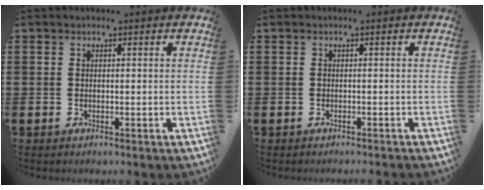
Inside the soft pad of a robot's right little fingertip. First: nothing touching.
{"total": 0.0}